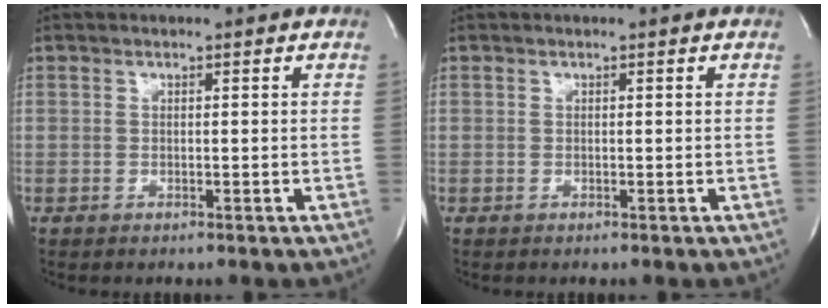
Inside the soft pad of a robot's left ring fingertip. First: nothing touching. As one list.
[{"total": 0.0}]